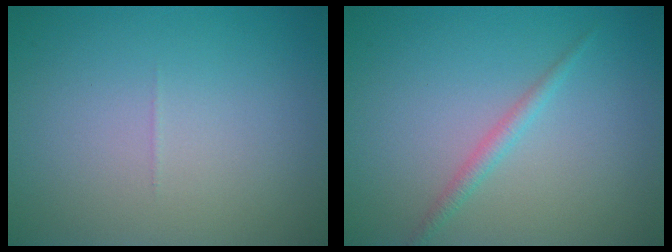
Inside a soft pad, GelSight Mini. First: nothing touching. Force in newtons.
{"total": 1.4, "press": 1.4, "slide": 0.0}